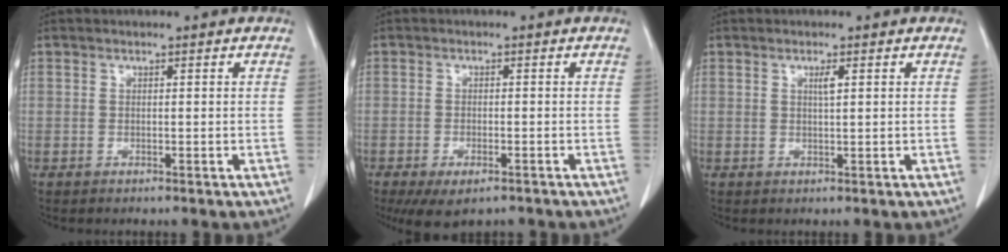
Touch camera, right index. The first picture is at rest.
{"total": 6.2, "force": [-4.3, 2.5, 3.7], "torque": [-0.057, -0.008, -0.064]}
{"total": 1.2, "force": [0.5, 0.0, 1.1], "torque": [-0.024, -0.001, 0.010]}